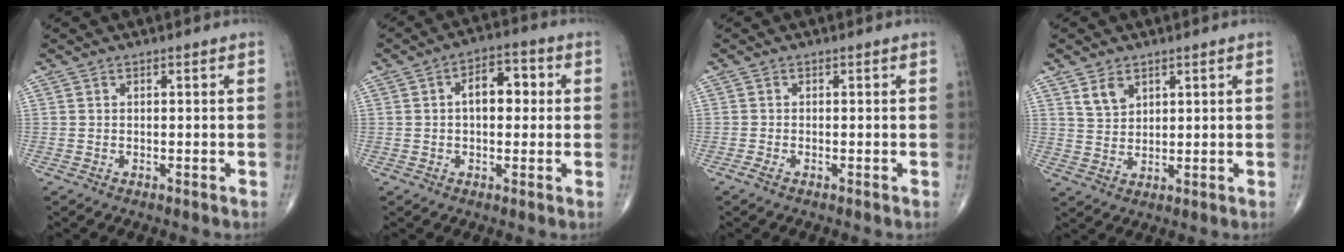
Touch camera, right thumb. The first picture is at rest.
{"total": 7.4, "force": [0.9, 4.4, 5.9], "torque": [-0.069, 0.020, 0.007]}
{"total": 0.8, "force": [-0.5, 0.2, 0.6], "torque": [-0.020, -0.003, -0.014]}
{"total": 4.1, "force": [2.5, 2.6, 2.0], "torque": [-0.025, -0.017, 0.054]}